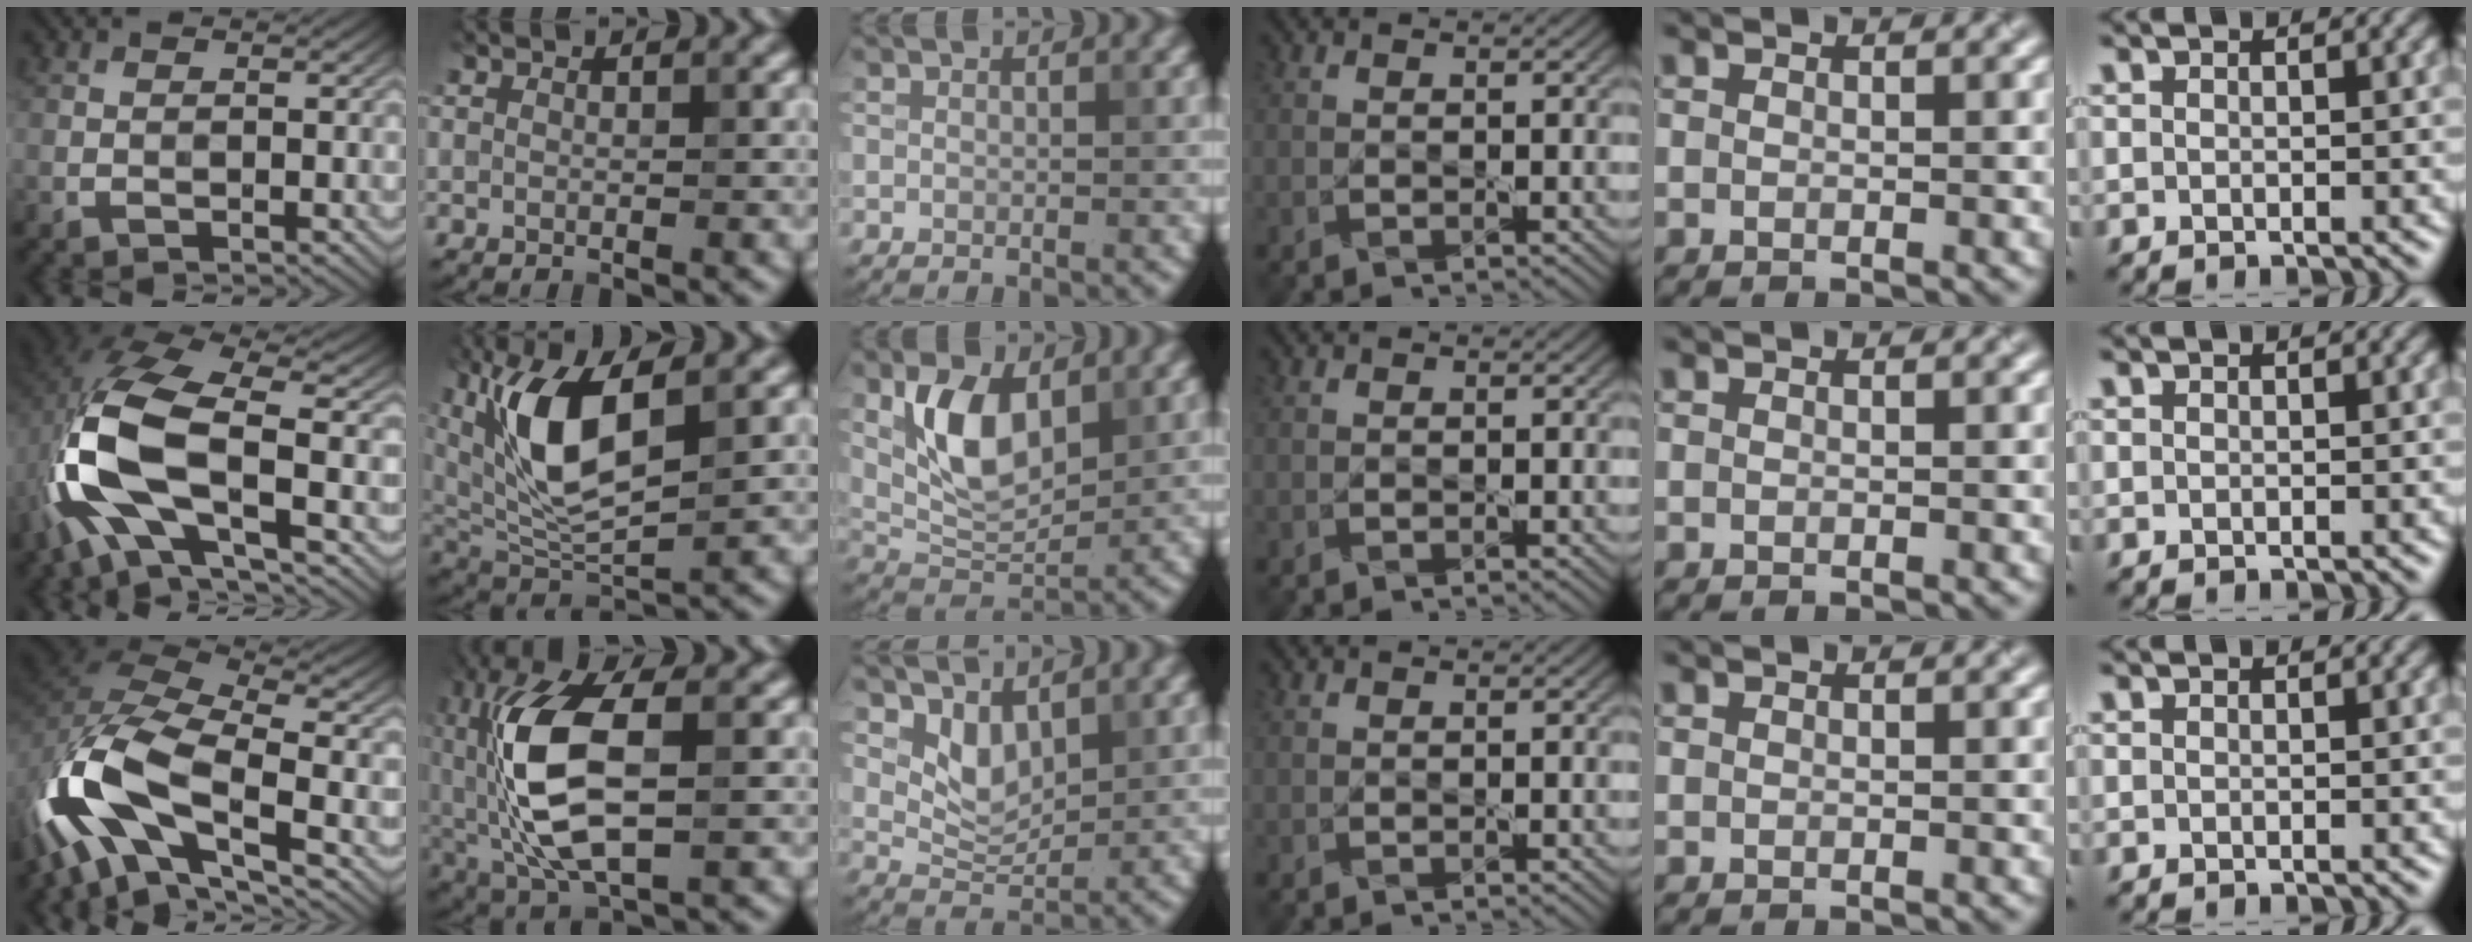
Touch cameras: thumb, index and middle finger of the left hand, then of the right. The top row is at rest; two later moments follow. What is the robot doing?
{"motion": "lift_and_place", "object": "knife"}